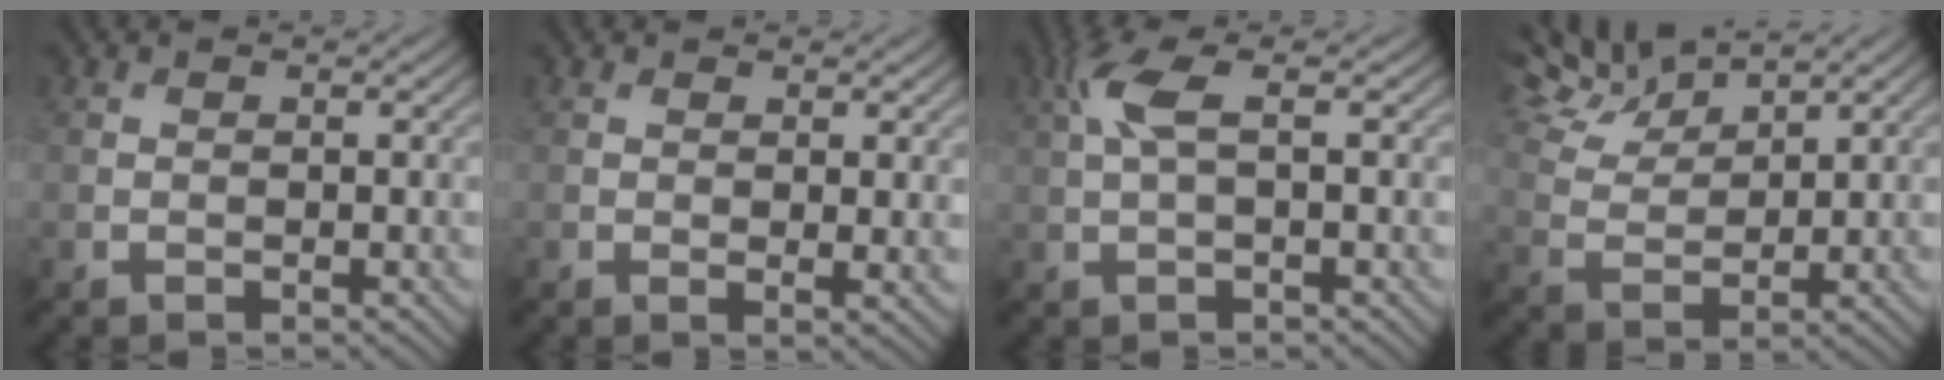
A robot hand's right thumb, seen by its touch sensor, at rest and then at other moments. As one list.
[{"total": 1.7, "force": [0.7, 0.4, 1.6], "torque": [-0.026, -0.009, 0.014]}, {"total": 3.8, "force": [0.9, 0.8, 3.6], "torque": [-0.085, 0.012, 0.017]}, {"total": 6.5, "force": [5.6, 1.4, 3.0], "torque": [-0.072, 0.012, 0.109]}]